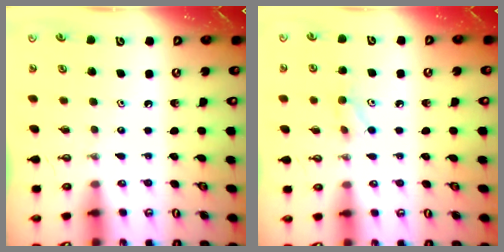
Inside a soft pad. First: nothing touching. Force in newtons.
{"total": 5.3, "press": 5.3, "slide": 0.6}